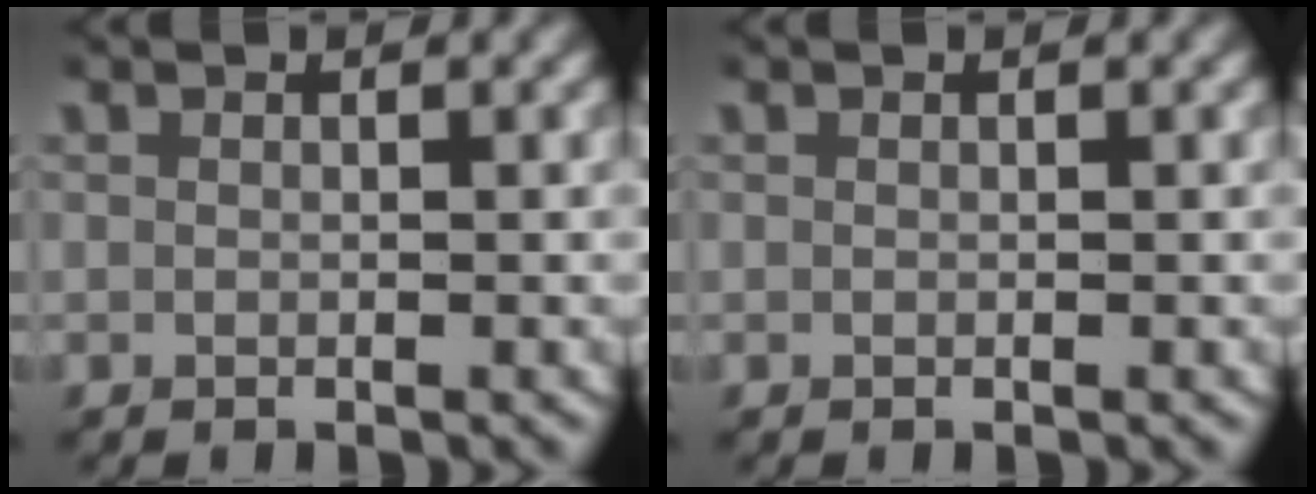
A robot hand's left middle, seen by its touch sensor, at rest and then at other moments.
{"total": 0.0}